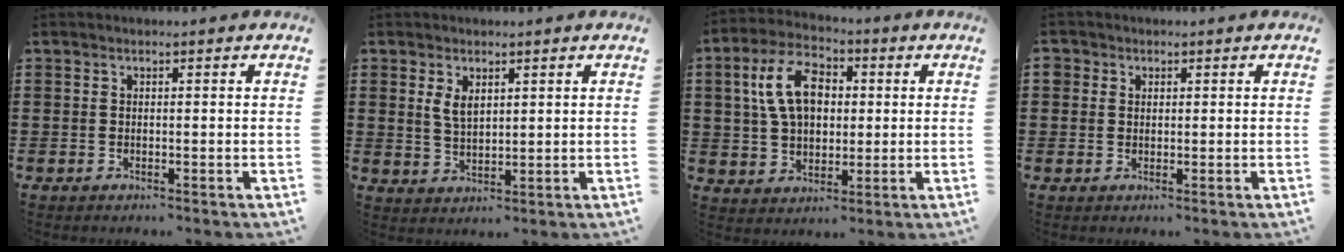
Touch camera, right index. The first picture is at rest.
{"total": 3.1, "force": [1.4, 1.7, 2.2], "torque": [-0.048, 0.004, 0.025]}
{"total": 10.6, "force": [1.8, 6.6, 8.0], "torque": [-0.169, 0.016, 0.029]}
{"total": 1.1, "force": [0.3, 1.1, 0.1], "torque": [-0.007, 0.005, 0.005]}